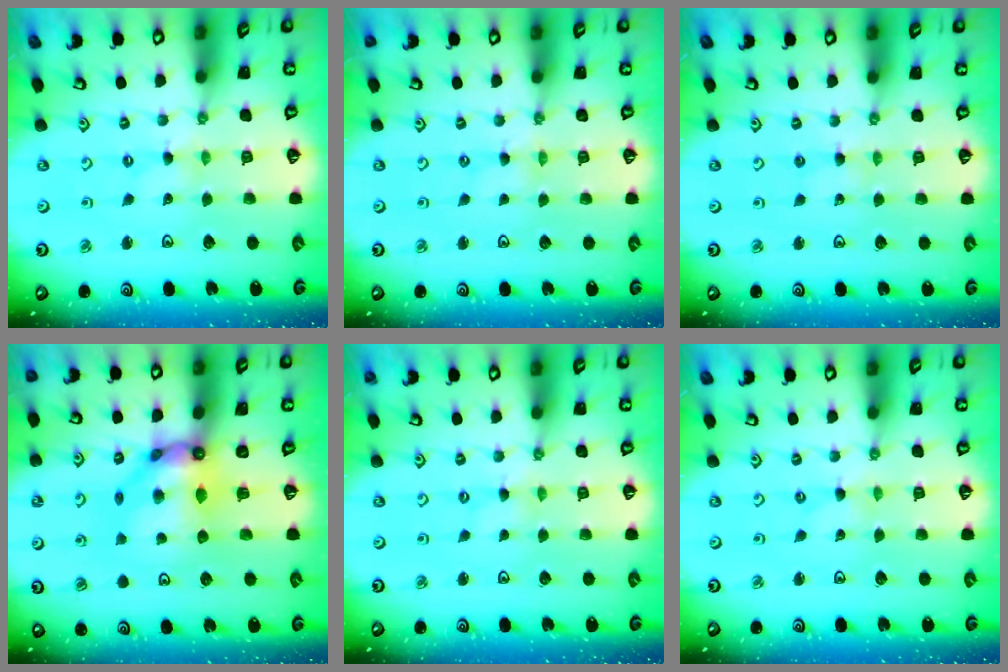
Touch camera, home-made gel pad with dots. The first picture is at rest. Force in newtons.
{"total": 0.0}
{"total": 2.5, "press": 2.5, "slide": 0.3}
{"total": 10.5, "press": 10.4, "slide": 1.3}
{"total": 0.0}
{"total": 0.0}